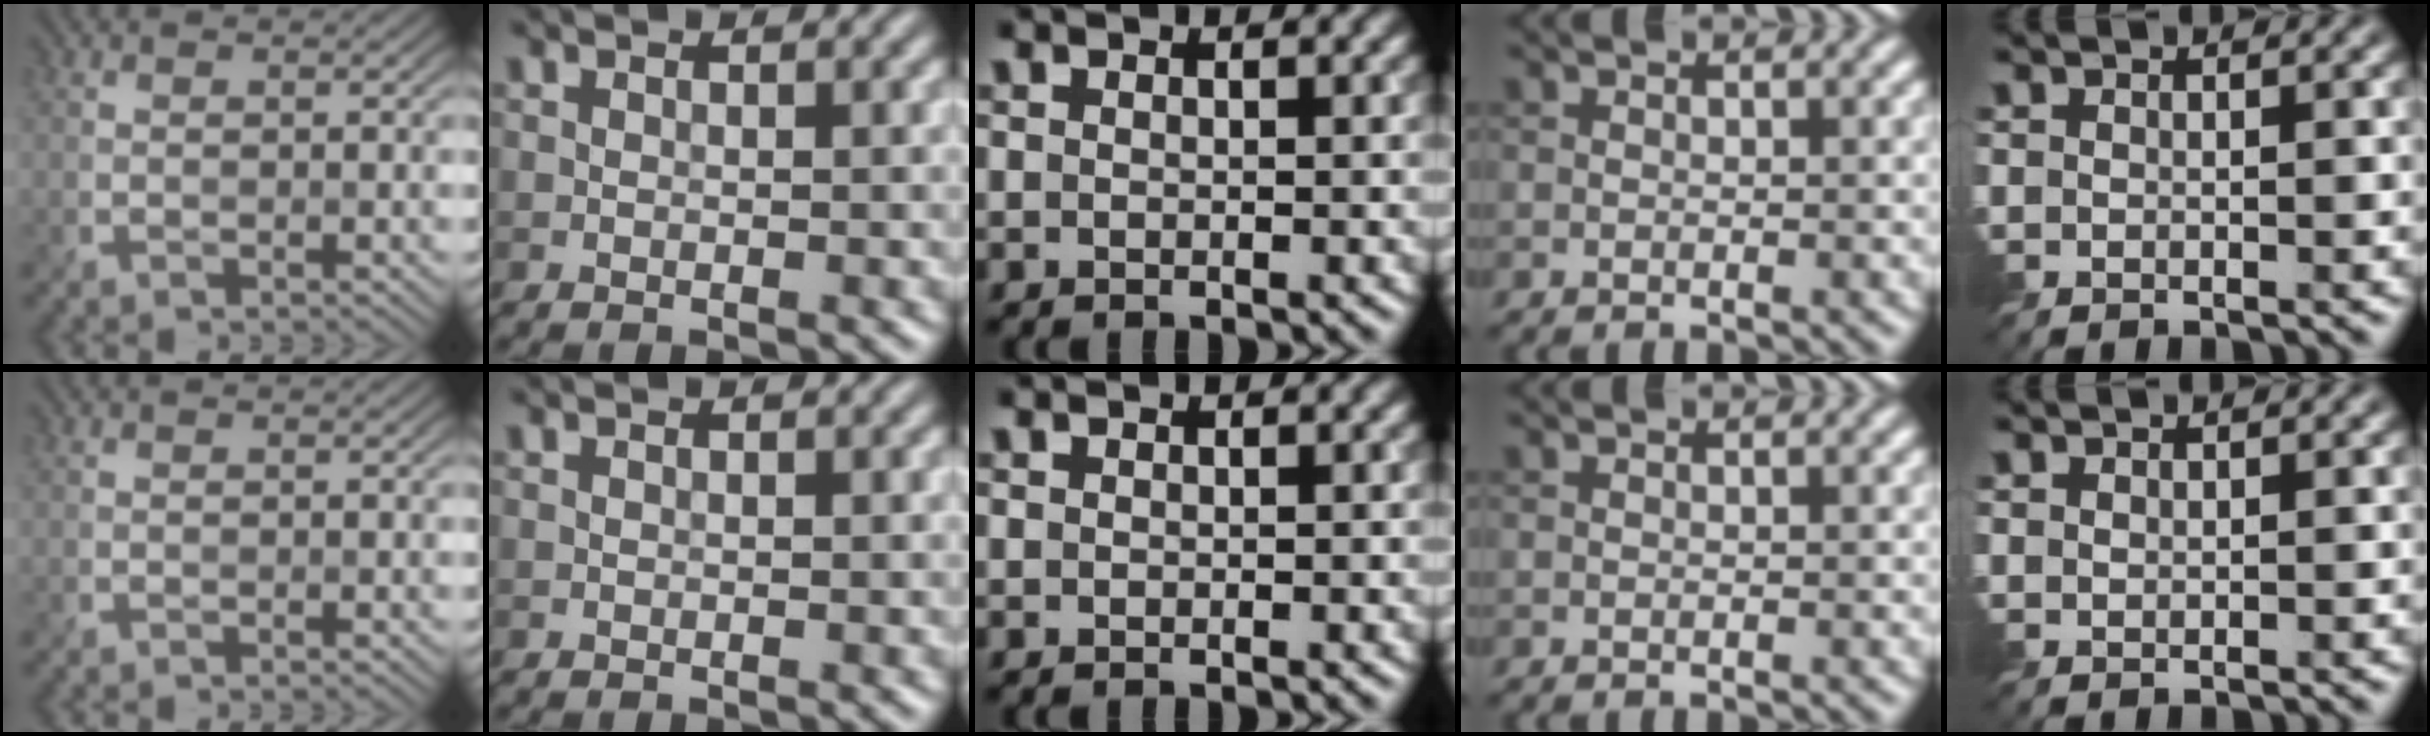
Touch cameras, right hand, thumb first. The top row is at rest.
{"little": {"total": 0.5, "force": [0.5, 0.2, 0.1], "torque": [-0.001, 0.002, 0.011]}}